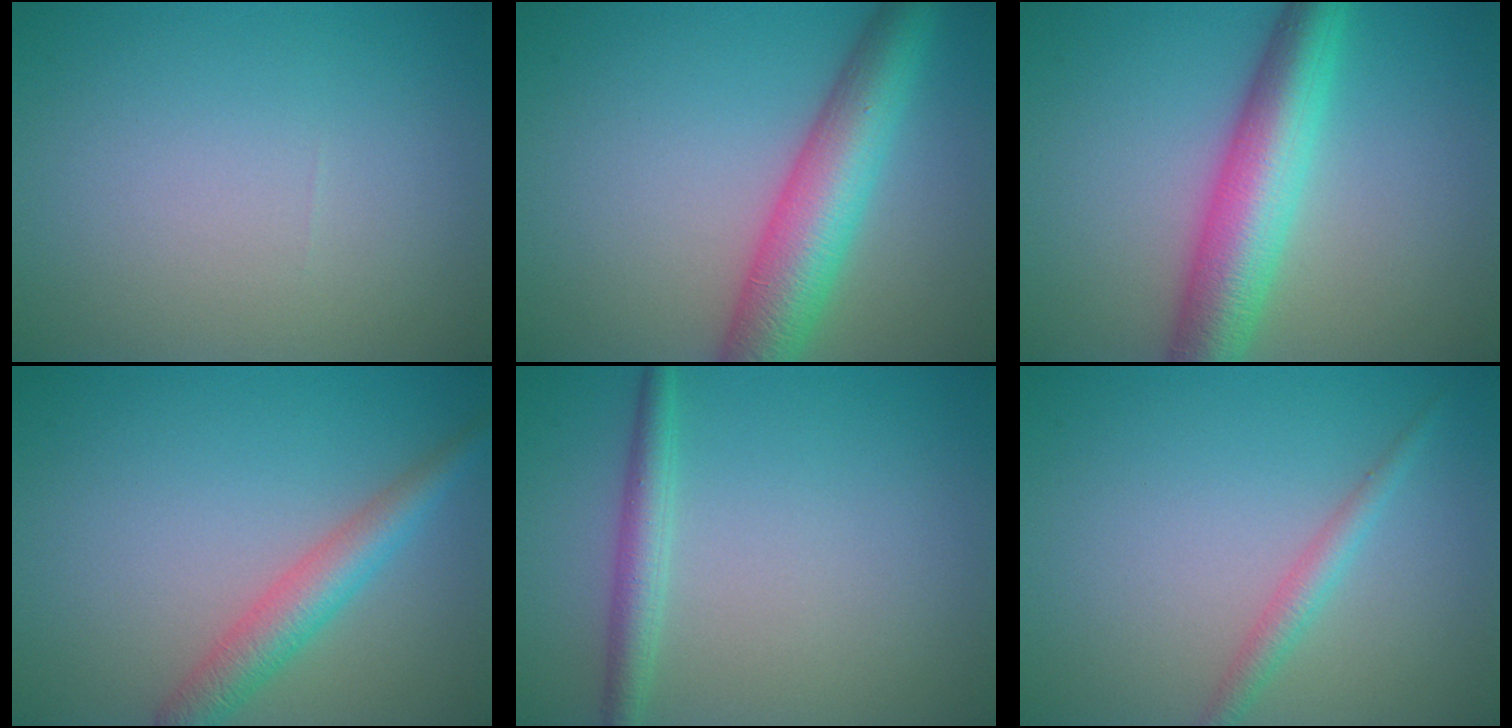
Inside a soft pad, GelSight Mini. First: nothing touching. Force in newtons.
{"total": 7.2, "press": 7.2, "slide": 0.3}
{"total": 7.3, "press": 7.3, "slide": 0.1}
{"total": 3.6, "press": 3.6, "slide": 0.1}
{"total": 2.3, "press": 2.3, "slide": 0.1}
{"total": 1.8, "press": 1.8, "slide": 0.1}